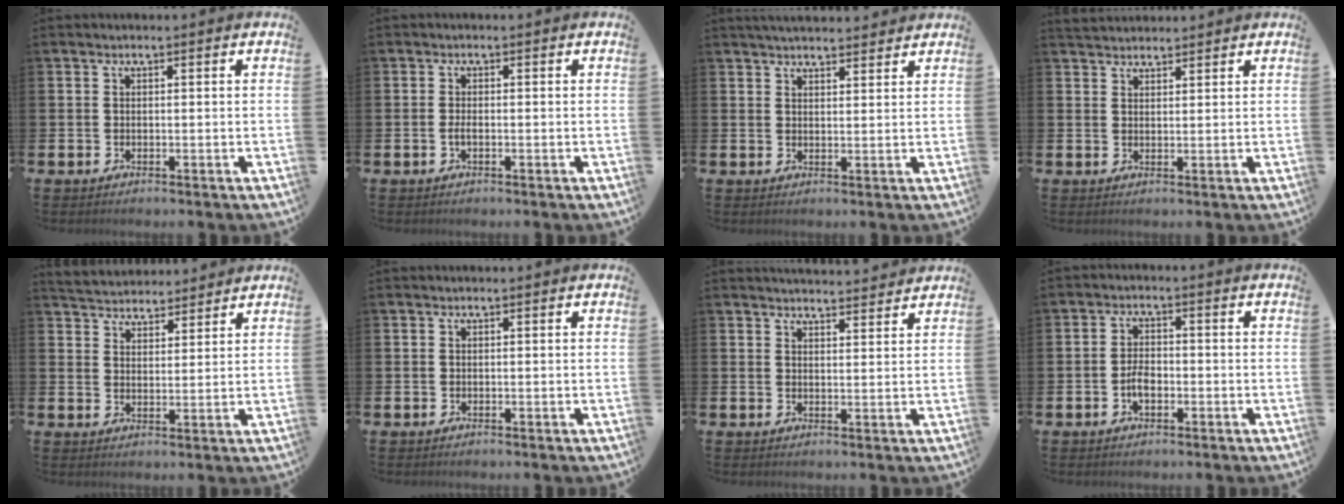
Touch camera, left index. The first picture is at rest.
{"total": 1.1, "force": [-0.4, 0.4, 1.0], "torque": [-0.022, 0.001, -0.006]}
{"total": 3.3, "force": [3.3, 0.4, 0.4], "torque": [-0.012, -0.014, 0.060]}
{"total": 2.6, "force": [2.5, 0.6, 0.0], "torque": [0.004, -0.011, 0.045]}
{"total": 4.4, "force": [4.3, 0.9, -0.3], "torque": [-0.017, -0.022, 0.080]}
{"total": 0.0}
{"total": 3.4, "force": [3.4, 0.2, 0.1], "torque": [-0.008, -0.020, 0.061]}
{"total": 2.8, "force": [-0.9, 1.5, 2.2], "torque": [-0.036, 0.003, -0.019]}